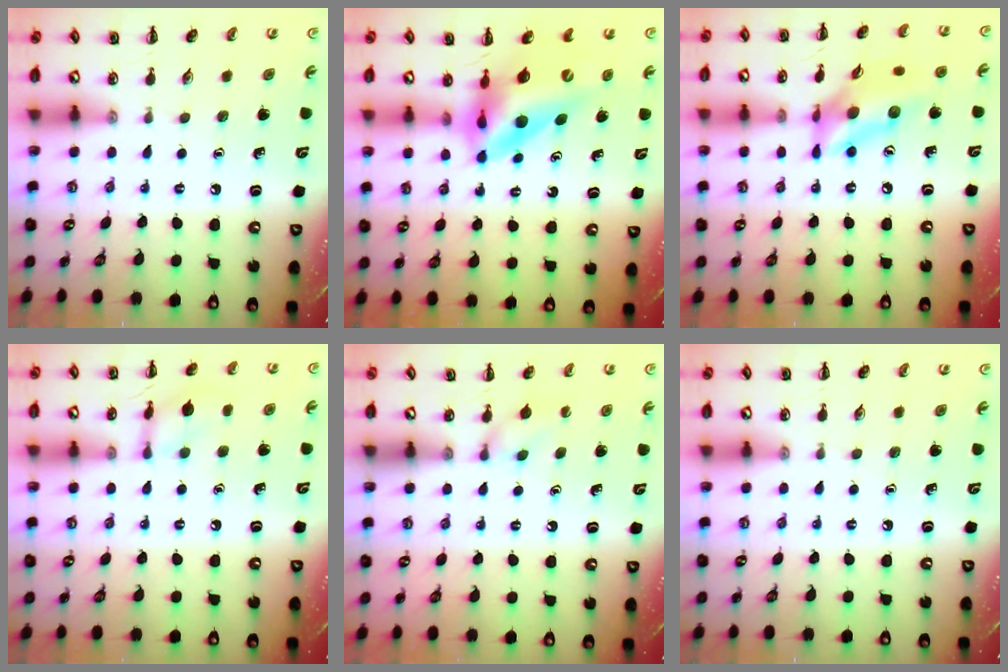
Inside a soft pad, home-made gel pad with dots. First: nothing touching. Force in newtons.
{"total": 11.0, "press": 10.5, "slide": 3.4}
{"total": 13.3, "press": 12.9, "slide": 3.5}
{"total": 7.9, "press": 7.8, "slide": 1.0}
{"total": 3.3, "press": 3.0, "slide": 1.3}
{"total": 0.0}